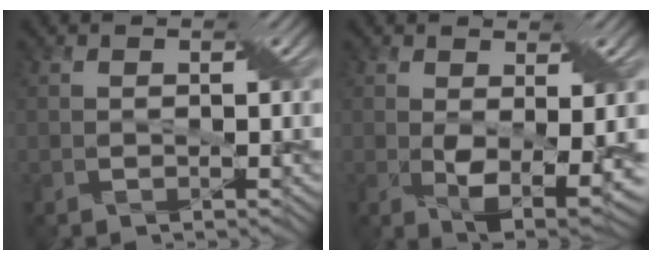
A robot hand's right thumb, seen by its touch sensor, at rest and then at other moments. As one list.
[{"total": 6.1, "force": [0.2, 2.5, 5.5], "torque": [-0.102, -0.018, 0.016]}]